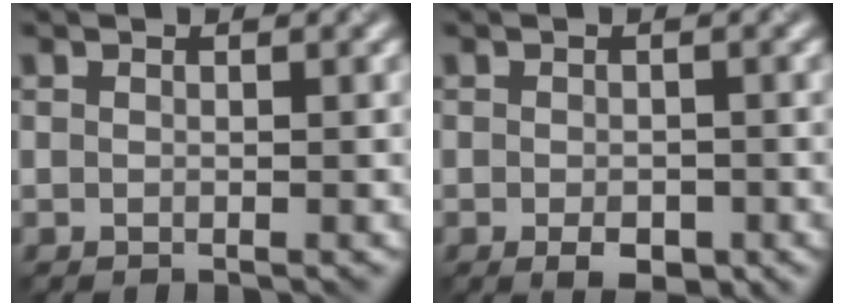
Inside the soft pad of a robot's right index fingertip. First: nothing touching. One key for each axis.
{"total": 2.4, "fx": -1.1, "fy": 1.2, "fz": 1.7, "tx": -0.027, "ty": -0.005, "tz": -0.015}